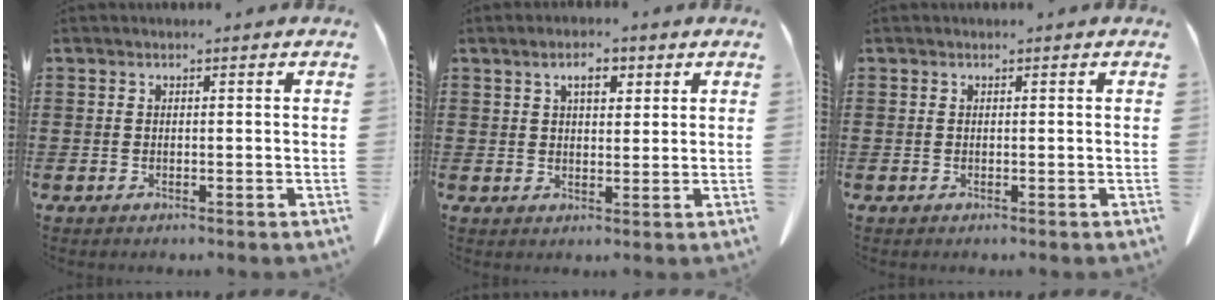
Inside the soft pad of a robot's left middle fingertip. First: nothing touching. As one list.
[{"total": 4.0, "force": [2.2, 1.8, 2.9], "torque": [-0.047, 0.004, 0.032]}, {"total": 0.0}]